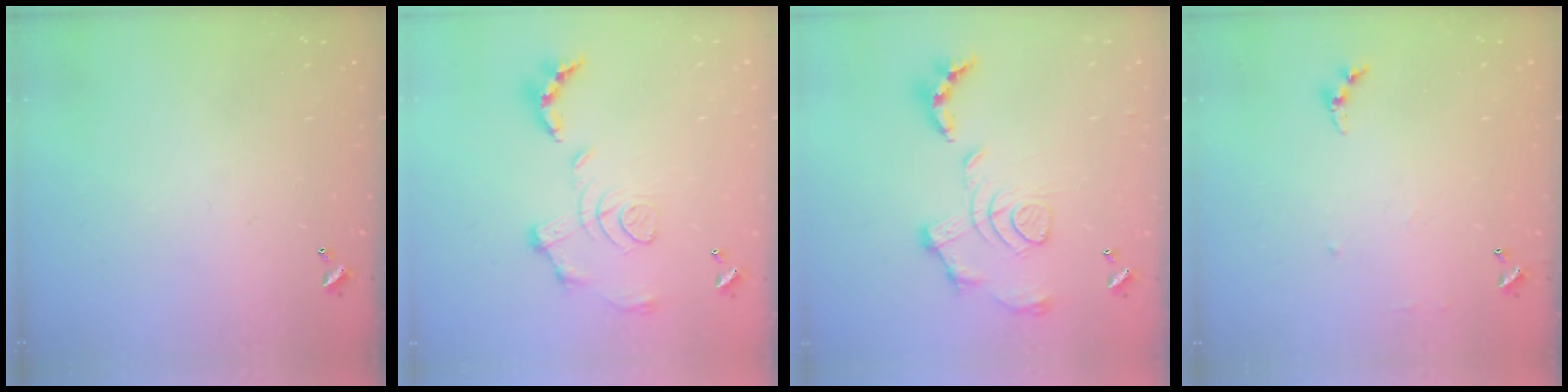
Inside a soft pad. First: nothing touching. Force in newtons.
{"total": 1.5, "press": 0.8, "slide": 1.3}
{"total": 1.7, "press": 1.1, "slide": 1.3}
{"total": 5.3, "press": 5.2, "slide": 0.6}